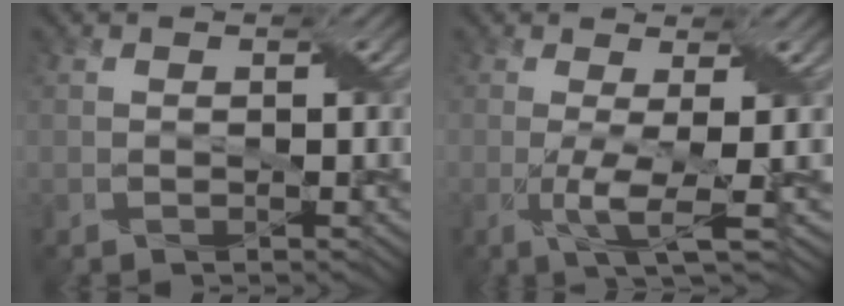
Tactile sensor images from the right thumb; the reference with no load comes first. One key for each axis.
{"total": 4.5, "fx": -0.6, "fy": 0.9, "fz": 4.4, "tx": -0.084, "ty": -0.003, "tz": -0.011}